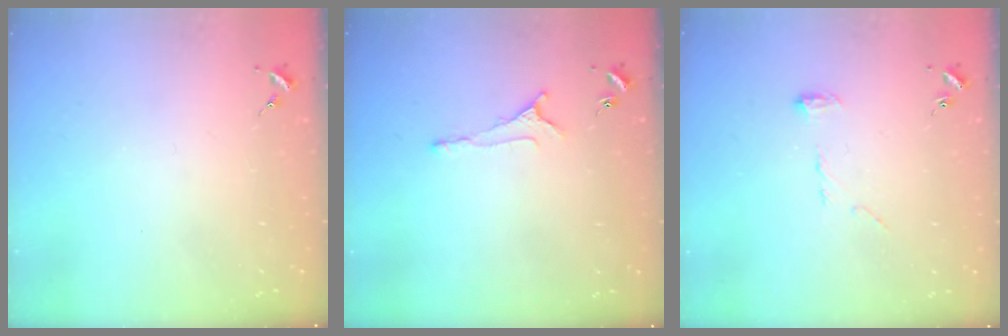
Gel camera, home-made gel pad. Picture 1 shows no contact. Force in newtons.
{"total": 5.0, "press": 5.0, "slide": 0.8}
{"total": 7.1, "press": 7.0, "slide": 0.7}